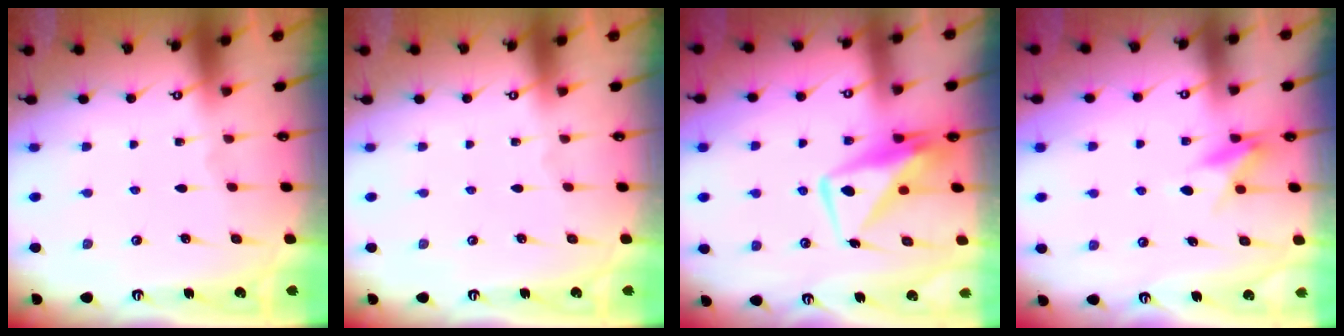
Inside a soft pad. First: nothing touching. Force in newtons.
{"total": 0.0}
{"total": 8.4, "press": 8.3, "slide": 1.3}
{"total": 7.6, "press": 7.6, "slide": 0.9}